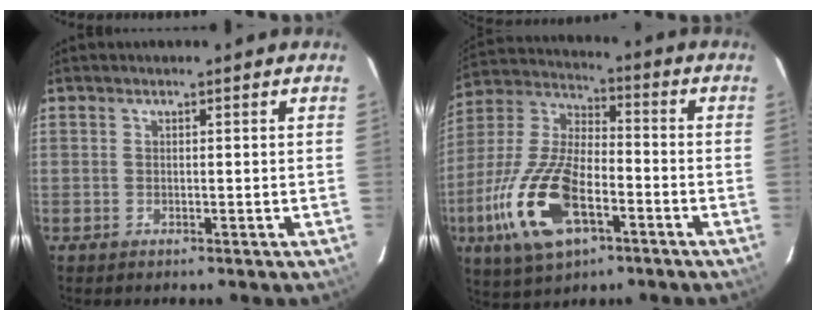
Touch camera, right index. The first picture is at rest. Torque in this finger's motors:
{"motor_torque": [2.11, -0.02, 1.05, 0.21]}